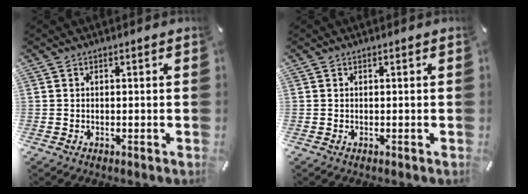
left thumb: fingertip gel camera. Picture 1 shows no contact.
{"total": 0.0}